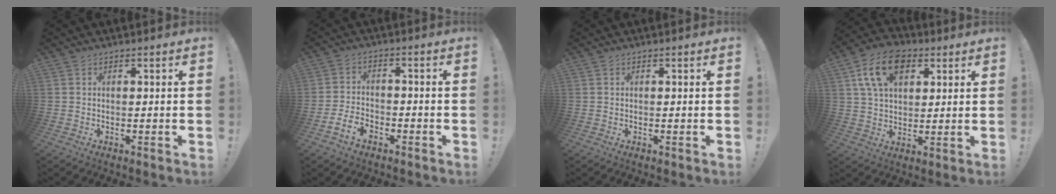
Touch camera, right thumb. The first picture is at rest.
{"total": 6.3, "force": [-4.1, 3.5, 3.2], "torque": [-0.071, 0.011, -0.075]}
{"total": 0.0}
{"total": 14.4, "force": [6.2, 9.4, 9.0], "torque": [-0.143, -0.009, 0.119]}